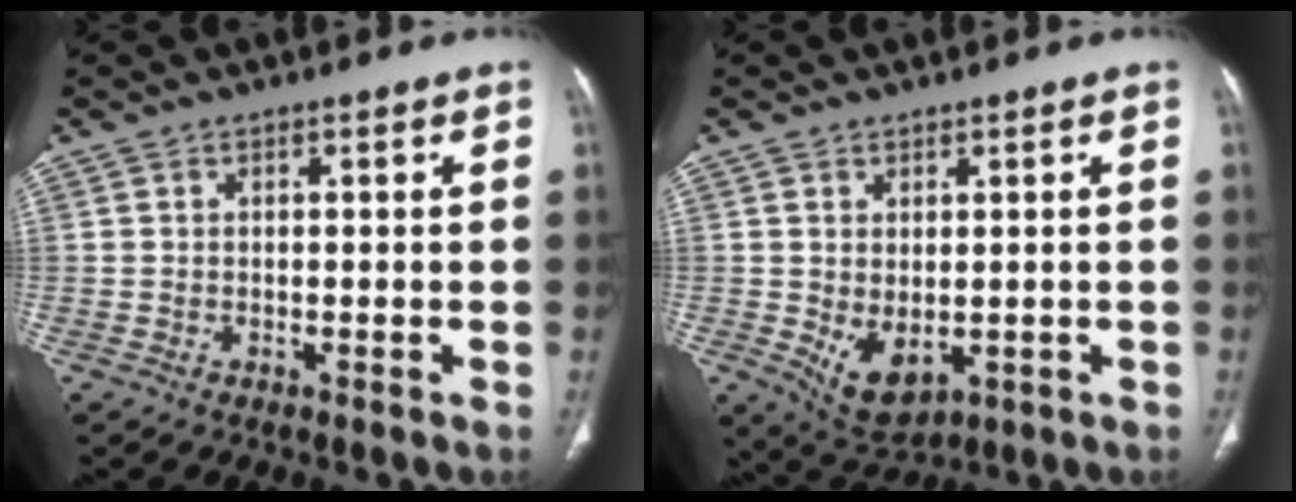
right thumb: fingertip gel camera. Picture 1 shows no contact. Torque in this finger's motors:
{"motor_torque": [-0.28, 0.39, 0.27, 0.40, 0.15]}